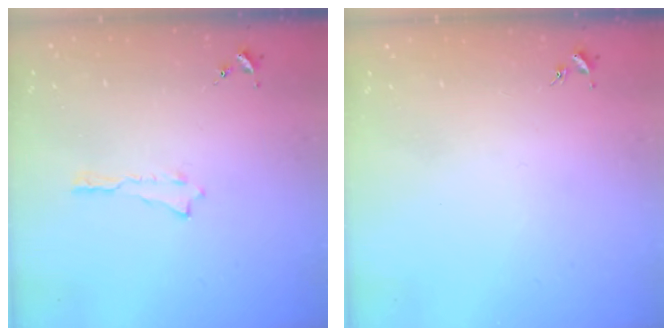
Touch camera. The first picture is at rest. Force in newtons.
{"total": 0.0}